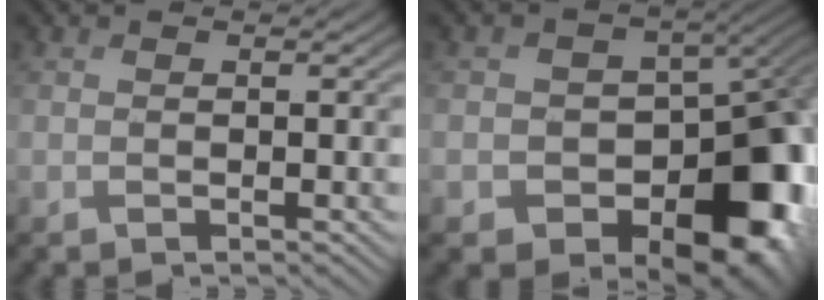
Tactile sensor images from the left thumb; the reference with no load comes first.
{"total": 15.3, "force": [-5.4, 11.2, 8.9], "torque": [-0.107, -0.028, -0.076]}